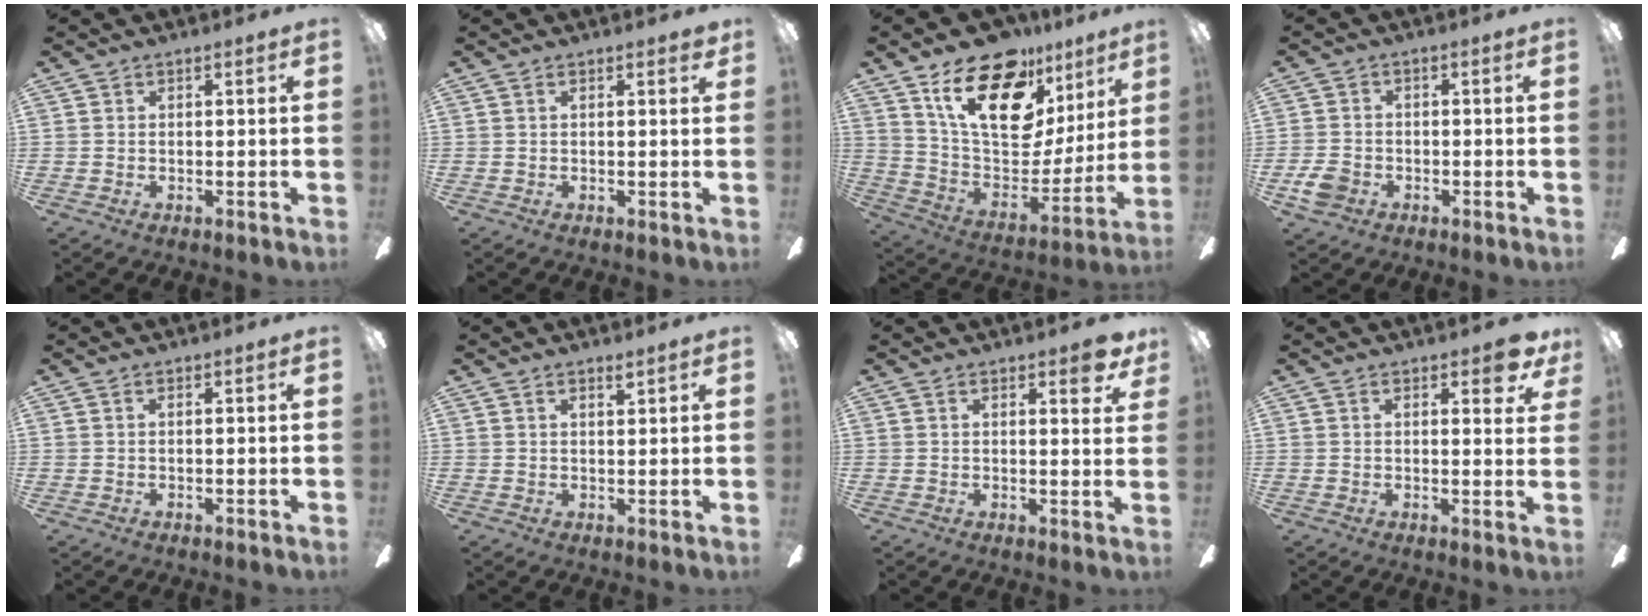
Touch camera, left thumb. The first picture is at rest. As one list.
[{"total": 1.1, "force": [0.7, 0.3, 0.8], "torque": [-0.001, -0.003, 0.009]}, {"total": 22.6, "force": [14.3, 11.5, 13.2], "torque": [-0.208, -0.086, 0.256]}, {"total": 4.6, "force": [-2.3, 3.5, 1.9], "torque": [-0.046, 0.008, -0.043]}, {"total": 0.0}, {"total": 1.4, "force": [1.4, 0.0, 0.2], "torque": [0.001, -0.007, 0.023]}, {"total": 4.2, "force": [3.0, 1.2, 2.7], "torque": [-0.028, -0.015, 0.046]}, {"total": 4.6, "force": [3.1, 1.8, 2.9], "torque": [-0.032, -0.012, 0.051]}]